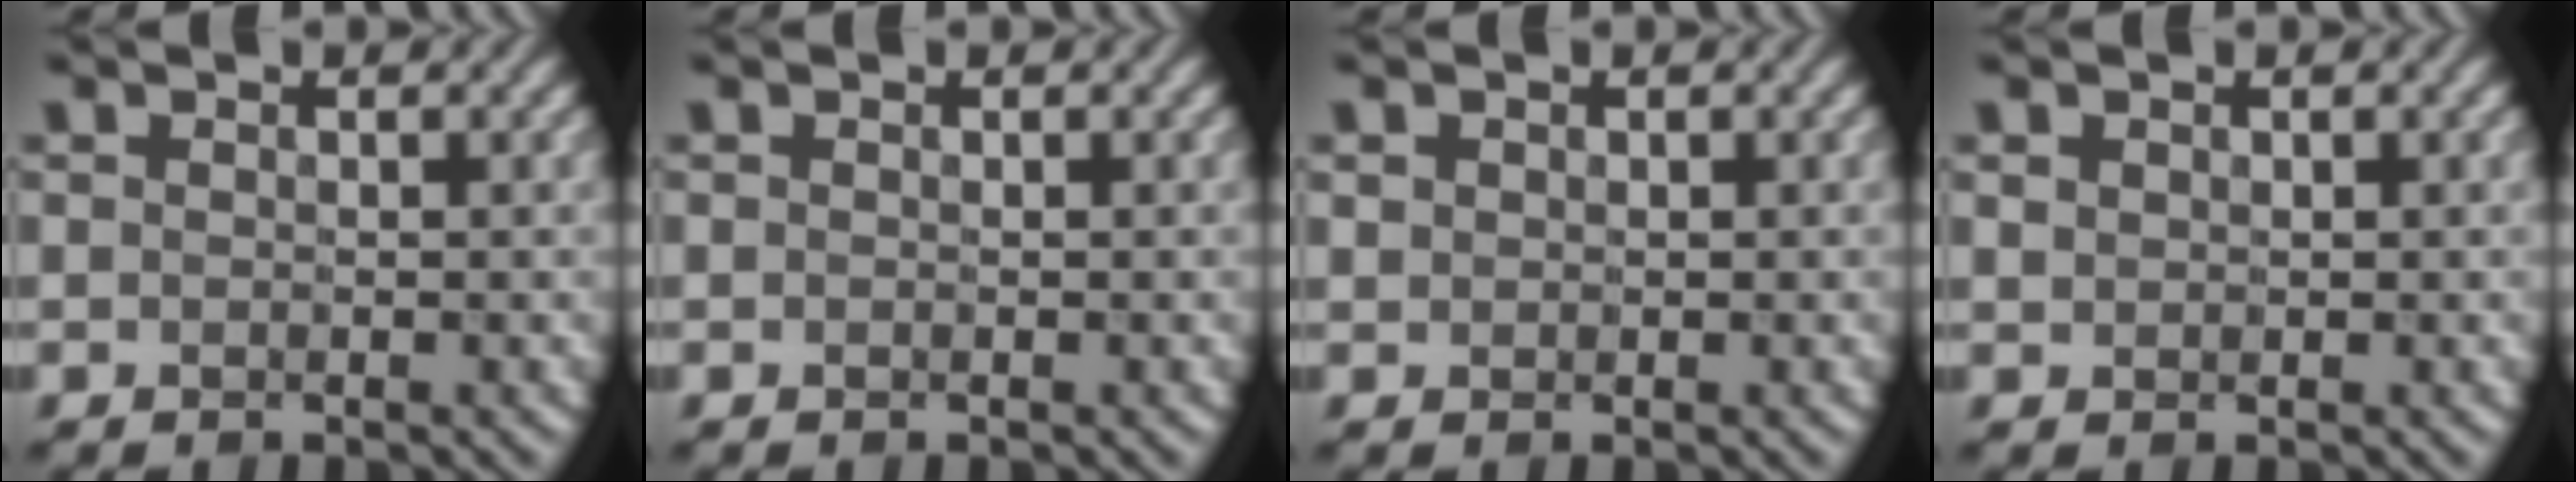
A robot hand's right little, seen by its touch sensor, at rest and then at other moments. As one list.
[{"total": 0.0}, {"total": 0.6, "force": [0.2, 0.6, 0.0], "torque": [-0.008, 0.000, 0.010]}, {"total": 0.7, "force": [0.4, 0.6, 0.1], "torque": [-0.009, -0.002, 0.013]}]